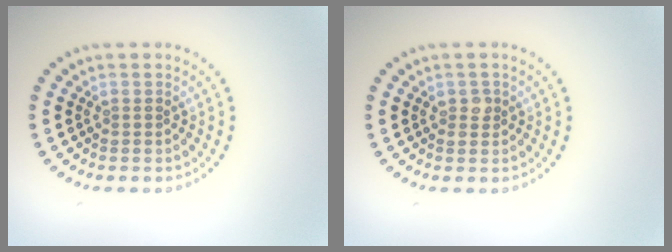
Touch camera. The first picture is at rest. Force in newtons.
{"total": 1.1, "press": 1.1, "slide": 0.1}